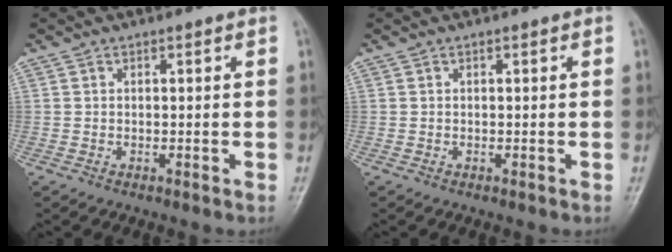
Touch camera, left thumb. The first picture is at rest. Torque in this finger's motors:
{"motor_torque": [0.00, 0.00, 0.00, 0.00, 0.00]}